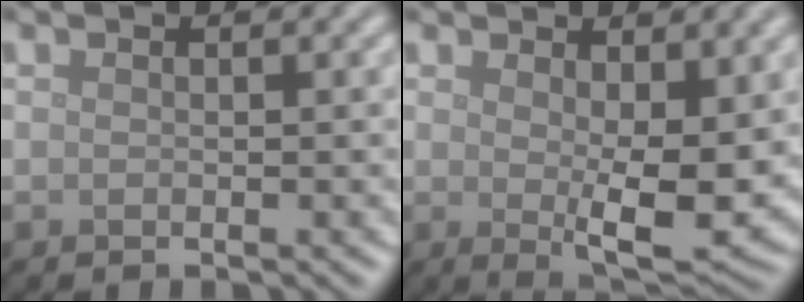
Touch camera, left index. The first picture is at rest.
{"total": 5.7, "force": [0.8, 2.0, 5.2], "torque": [-0.084, -0.017, 0.019]}